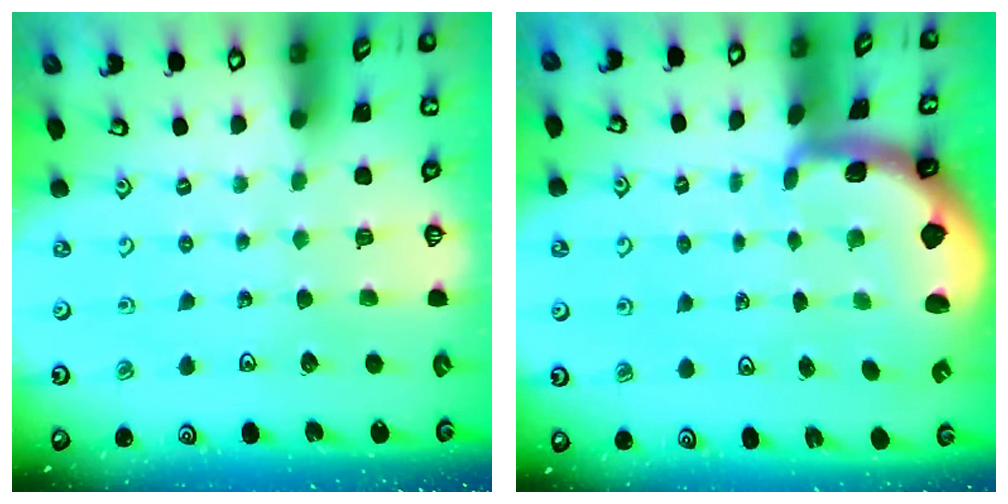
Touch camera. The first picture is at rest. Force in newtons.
{"total": 1.9, "press": 1.9, "slide": 0.4}